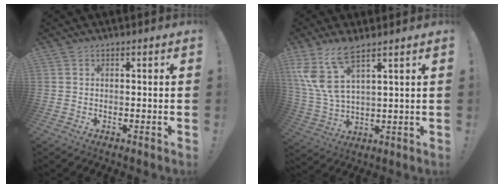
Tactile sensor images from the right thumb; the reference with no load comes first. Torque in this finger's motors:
{"motor_torque": [-0.87, 1.71, 1.03, 0.37, 0.15]}